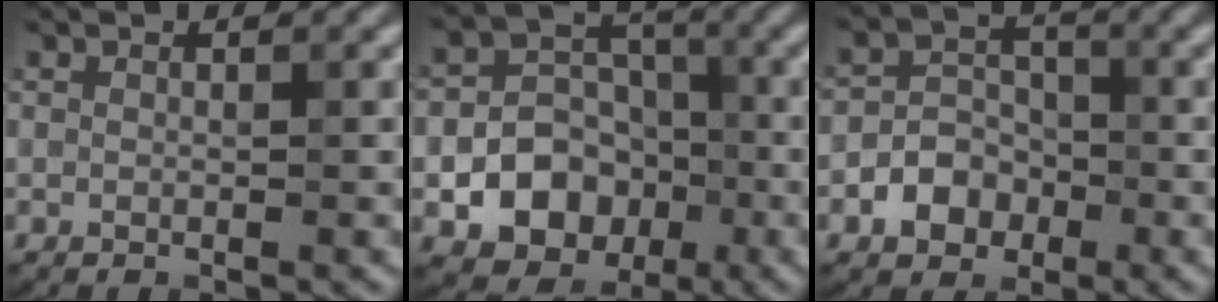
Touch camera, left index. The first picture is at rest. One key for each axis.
{"total": 9.3, "fx": -3.0, "fy": 8.0, "fz": 3.8, "tx": -0.040, "ty": -0.001, "tz": -0.075}
{"total": 3.6, "fx": -1.6, "fy": 2.9, "fz": 1.6, "tx": -0.005, "ty": 0.007, "tz": -0.039}